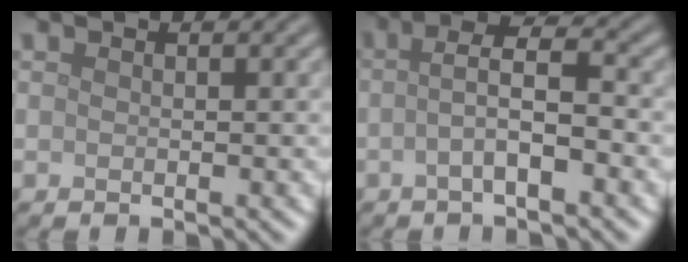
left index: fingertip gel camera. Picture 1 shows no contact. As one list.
[{"total": 3.6, "force": [-0.7, 0.9, 3.4], "torque": [-0.064, 0.009, -0.019]}]